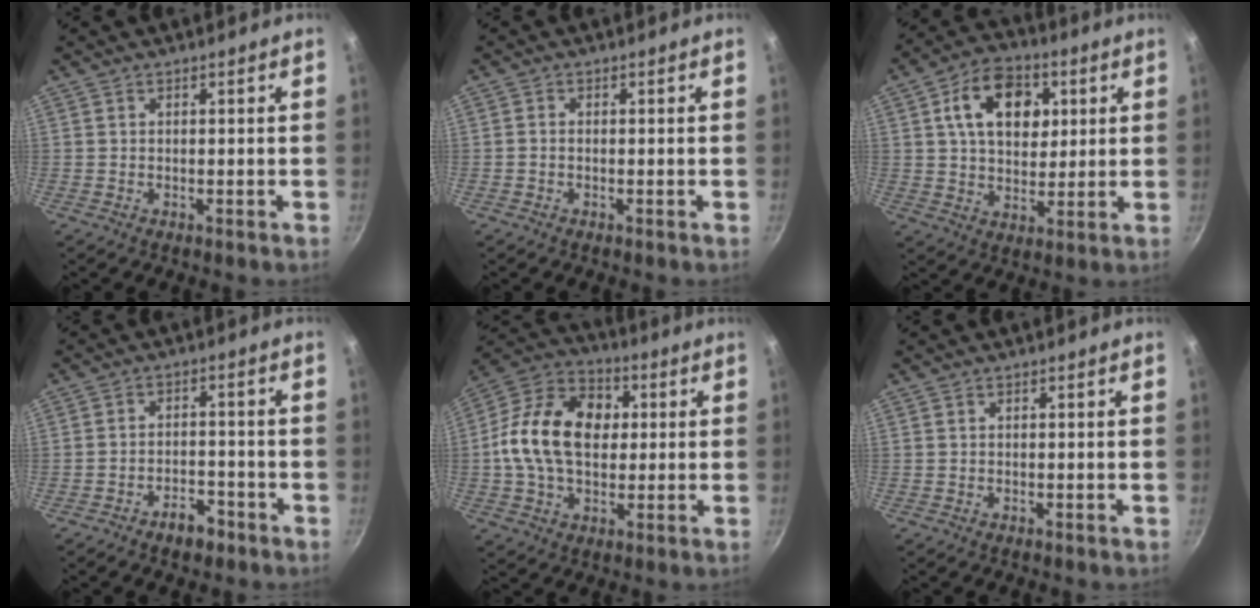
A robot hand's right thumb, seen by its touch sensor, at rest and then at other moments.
{"total": 0.7, "force": [-0.3, 0.4, 0.5], "torque": [-0.009, 0.004, -0.007]}
{"total": 14.3, "force": [4.3, 9.8, 9.6], "torque": [-0.118, 0.000, 0.064]}
{"total": 4.7, "force": [-3.3, 2.4, 2.4], "torque": [-0.024, 0.029, -0.047]}
{"total": 18.1, "force": [1.4, 12.6, 12.9], "torque": [-0.200, 0.025, 0.004]}
{"total": 0.0}